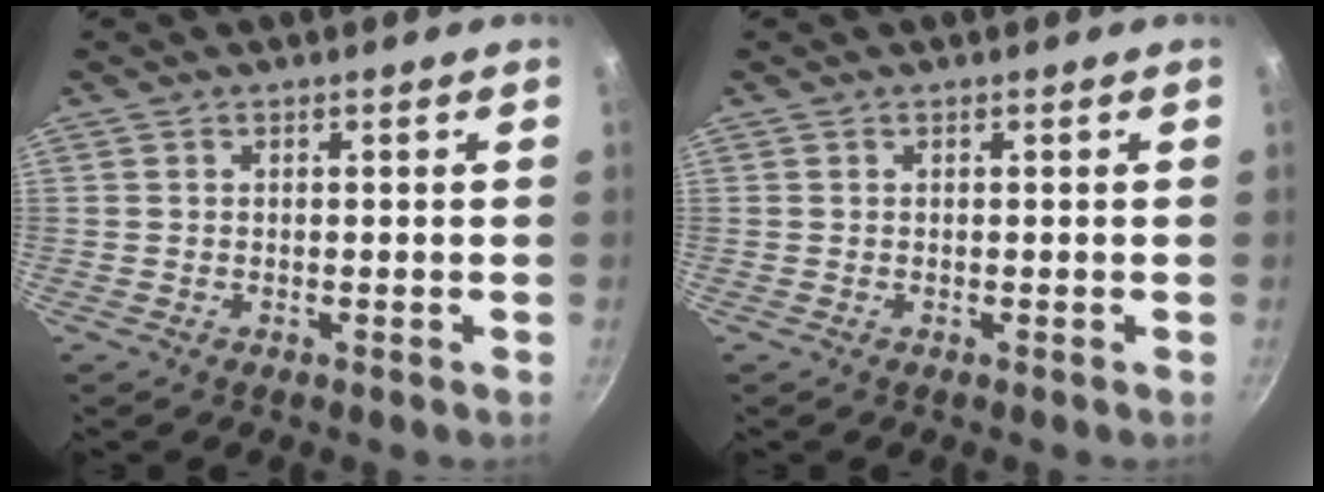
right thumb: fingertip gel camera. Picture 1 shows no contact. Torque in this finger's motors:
{"motor_torque": [-0.02, 0.02, 0.00, 0.00, 0.03]}